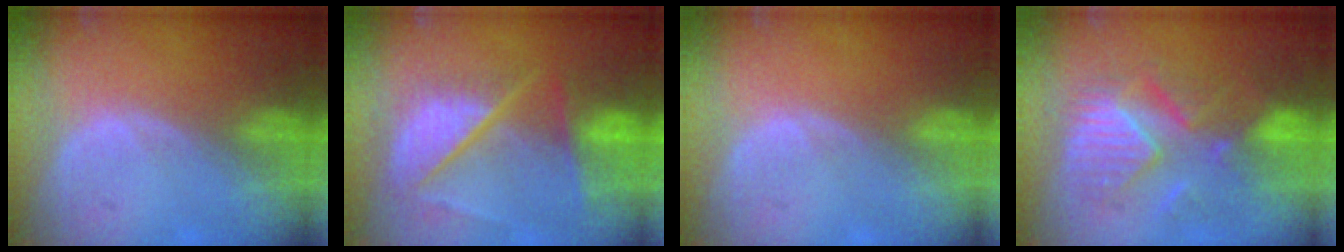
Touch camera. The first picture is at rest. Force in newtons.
{"total": 10.6, "press": 8.7, "slide": 6.0}
{"total": 0.0}
{"total": 9.4, "press": 9.3, "slide": 1.6}